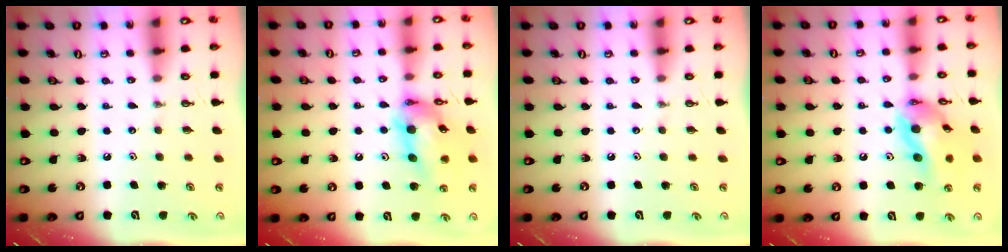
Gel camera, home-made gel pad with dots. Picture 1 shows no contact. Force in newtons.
{"total": 15.6, "press": 15.5, "slide": 1.2}
{"total": 0.0}
{"total": 16.3, "press": 16.1, "slide": 2.6}